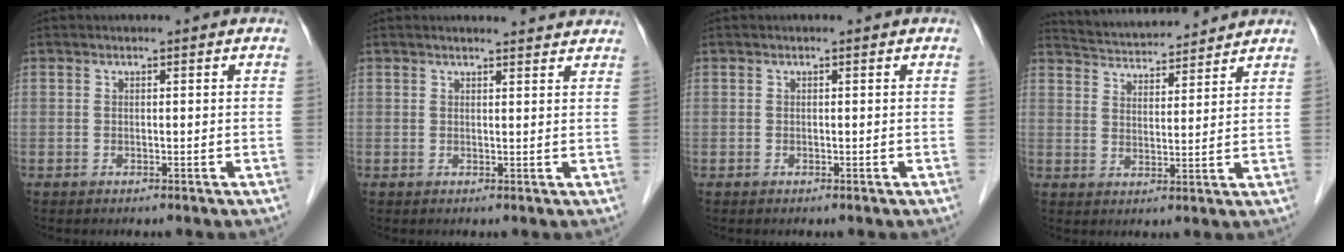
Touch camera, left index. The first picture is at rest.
{"total": 5.4, "force": [5.2, 0.6, 1.1], "torque": [-0.014, 0.008, 0.049]}
{"total": 0.0}
{"total": 10.8, "force": [10.4, 1.4, 2.5], "torque": [-0.049, 0.020, 0.163]}